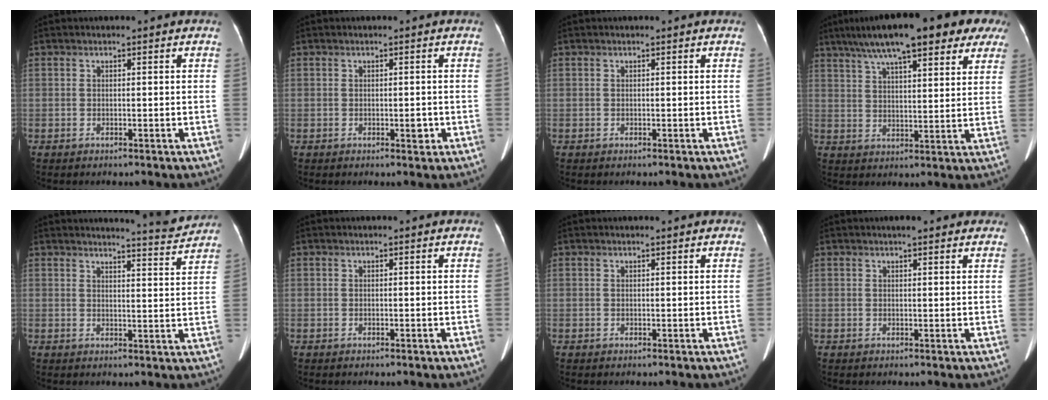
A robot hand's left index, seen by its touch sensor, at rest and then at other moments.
{"total": 1.3, "force": [-0.4, 0.6, 1.1], "torque": [-0.018, -0.001, -0.003]}
{"total": 0.0}
{"total": 22.1, "force": [15.4, 5.1, 15.0], "torque": [-0.237, 0.060, 0.205]}
{"total": 6.1, "force": [6.0, -0.7, 0.5], "torque": [-0.021, -0.022, 0.073]}
{"total": 0.0}
{"total": 0.9, "force": [0.9, 0.1, 0.3], "torque": [-0.006, 0.009, 0.012]}
{"total": 4.4, "force": [3.5, 1.0, 2.4], "torque": [-0.023, 0.020, 0.041]}